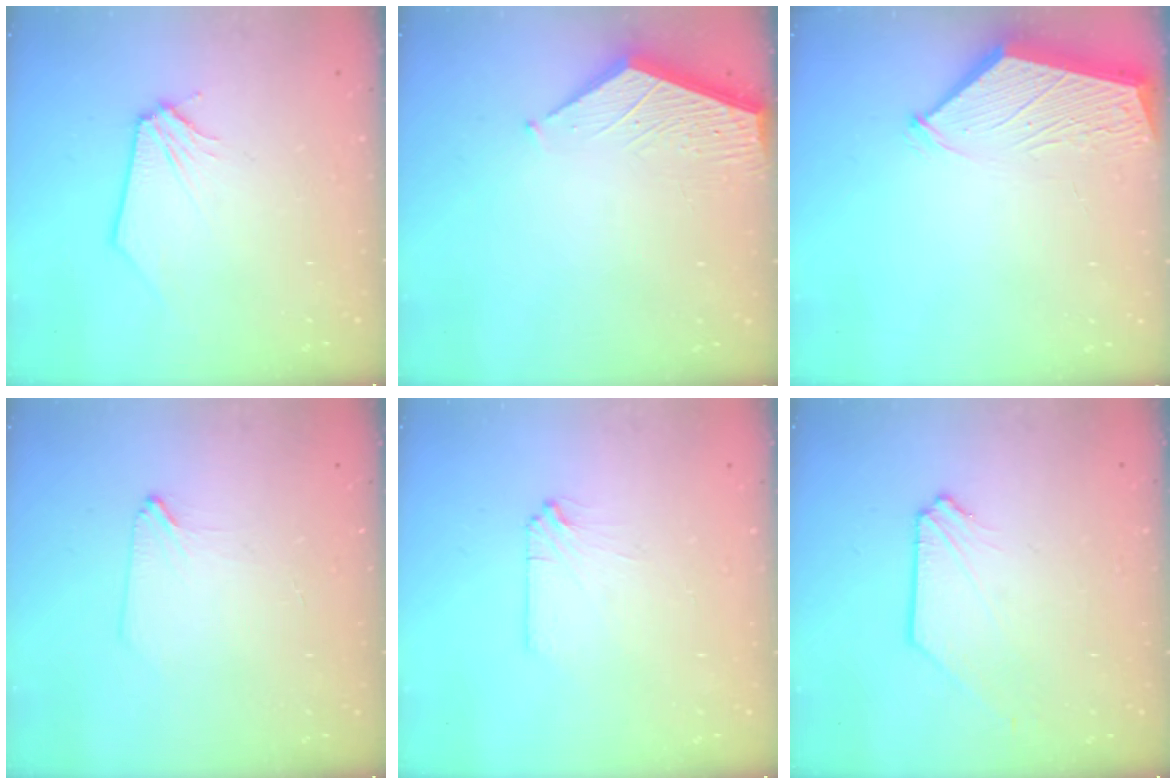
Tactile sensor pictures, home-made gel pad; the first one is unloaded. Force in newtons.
{"total": 3.5, "press": 3.5, "slide": 0.4}
{"total": 2.9, "press": 2.9, "slide": 0.4}
{"total": 1.3, "press": 1.3, "slide": 0.2}
{"total": 1.7, "press": 1.7, "slide": 0.4}
{"total": 1.4, "press": 1.4, "slide": 0.2}